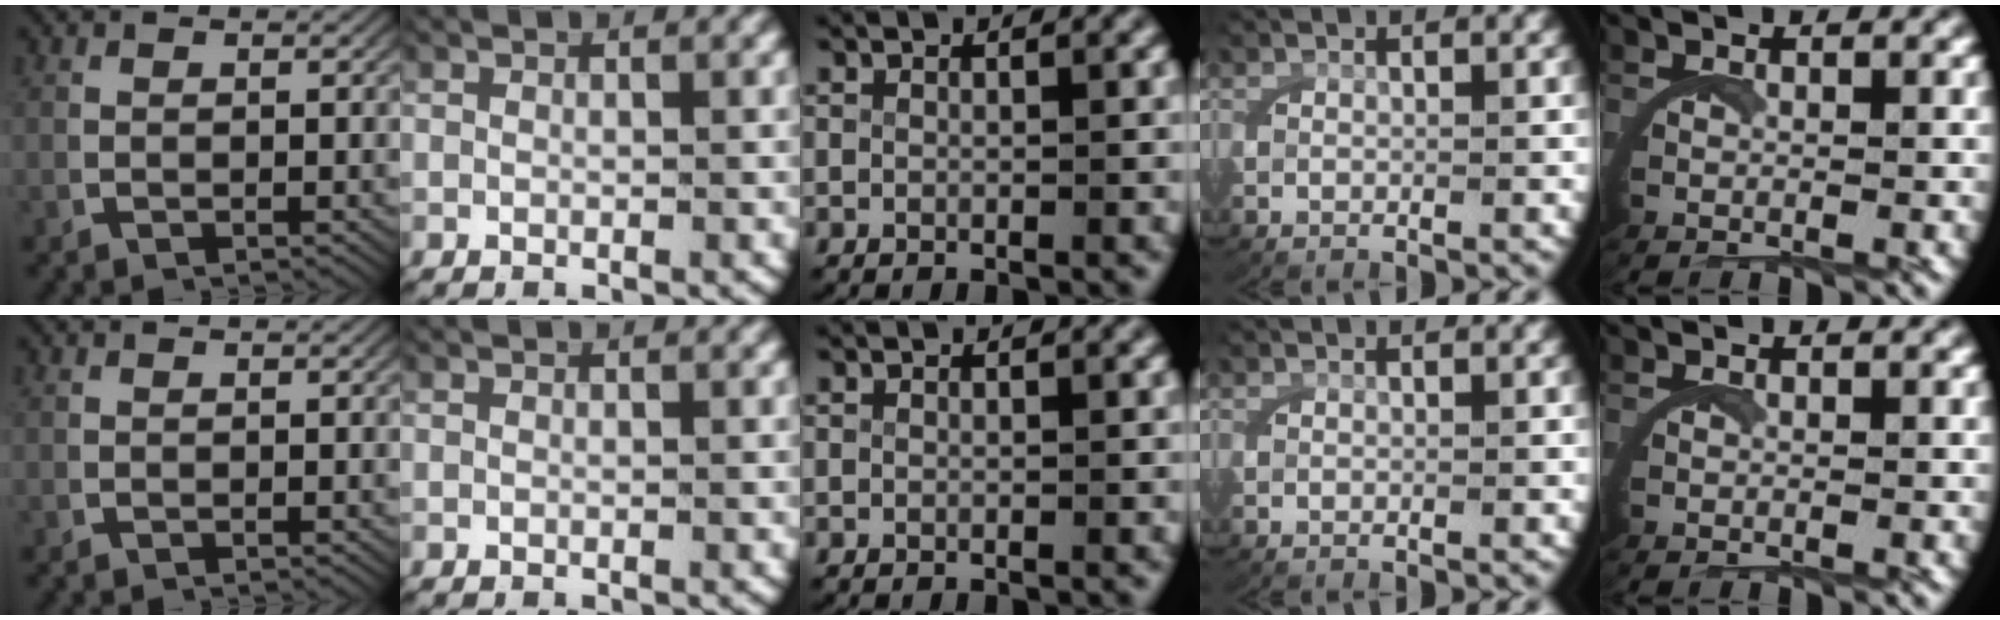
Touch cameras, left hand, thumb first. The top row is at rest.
{}